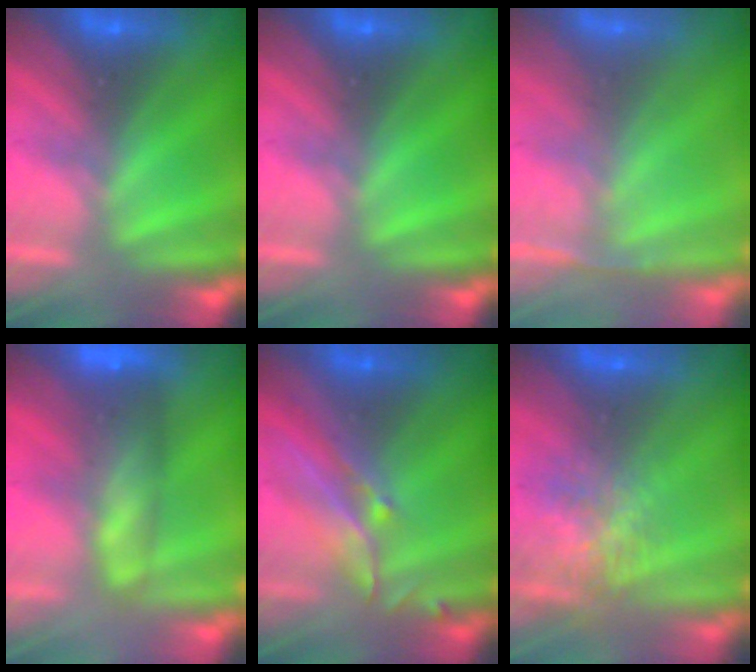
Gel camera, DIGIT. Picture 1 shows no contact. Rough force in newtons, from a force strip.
{"total": 0.0}
{"total": 1.1}
{"total": 7.2}
{"total": 2.8}
{"total": 7.1}